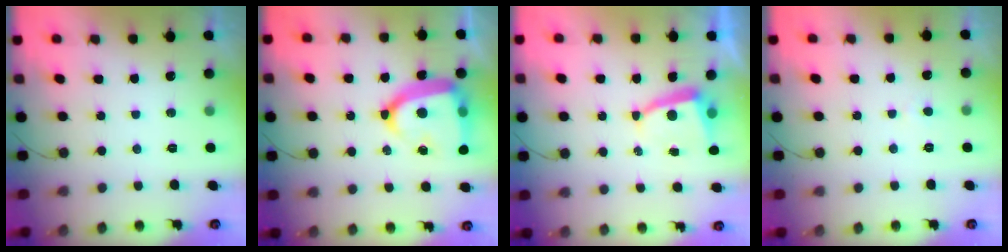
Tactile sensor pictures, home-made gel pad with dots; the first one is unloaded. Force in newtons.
{"total": 18.8, "press": 18.8, "slide": 1.5}
{"total": 5.2, "press": 5.1, "slide": 0.6}
{"total": 2.0, "press": 2.0, "slide": 0.2}